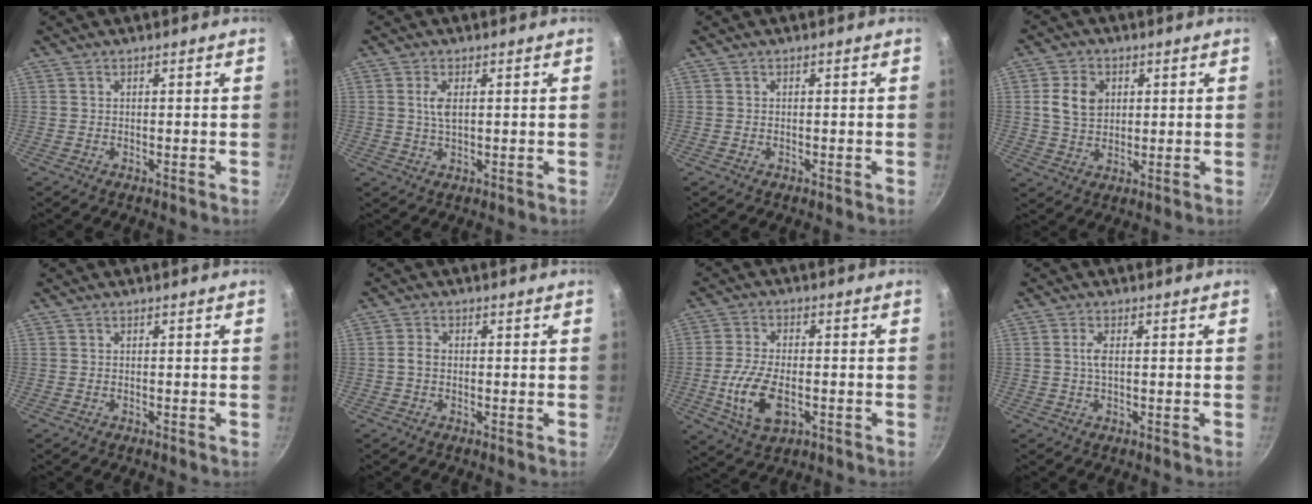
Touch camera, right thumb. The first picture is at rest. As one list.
[{"total": 3.4, "force": [0.8, 1.5, 2.9], "torque": [-0.063, -0.001, 0.017]}, {"total": 0.0}, {"total": 6.6, "force": [1.8, 5.0, 4.0], "torque": [-0.053, -0.009, 0.036]}, {"total": 0.0}, {"total": 2.1, "force": [-0.3, 1.5, 1.4], "torque": [-0.024, 0.006, -0.009]}, {"total": 10.5, "force": [-2.7, 5.7, 8.4], "torque": [-0.162, 0.002, -0.044]}, {"total": 2.3, "force": [0.2, 0.9, 2.1], "torque": [-0.048, 0.003, 0.005]}]